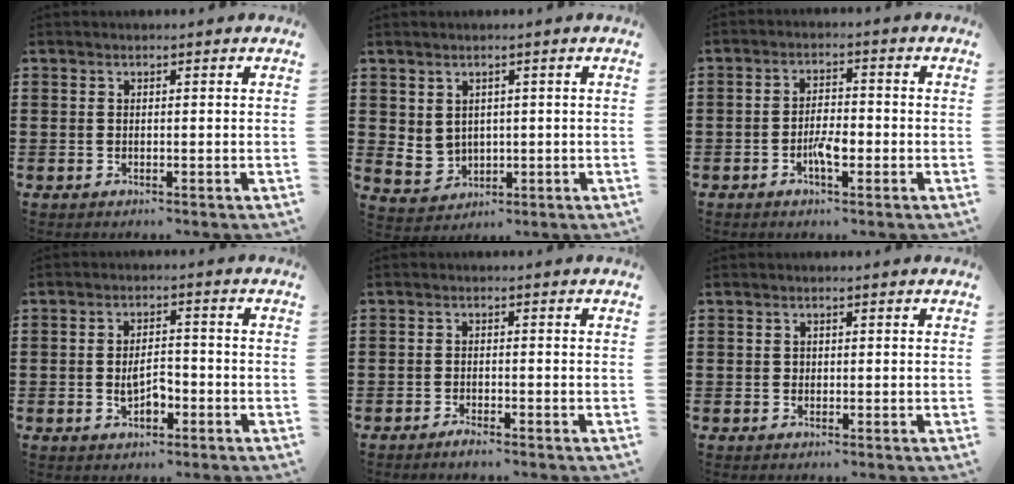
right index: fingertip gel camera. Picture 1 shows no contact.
{"total": 3.2, "force": [1.5, 2.7, 0.9], "torque": [-0.032, 0.005, 0.029]}
{"total": 4.0, "force": [-1.6, 1.5, 3.4], "torque": [-0.066, 0.004, -0.029]}
{"total": 4.2, "force": [-1.3, 2.1, 3.4], "torque": [-0.056, 0.003, -0.025]}
{"total": 1.4, "force": [-1.3, 0.0, 0.4], "torque": [-0.010, -0.003, -0.024]}
{"total": 0.6, "force": [0.2, 0.6, 0.2], "torque": [-0.005, 0.003, 0.004]}